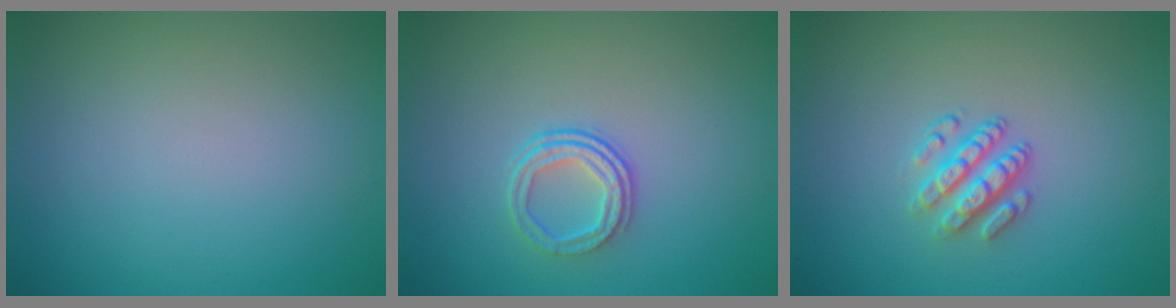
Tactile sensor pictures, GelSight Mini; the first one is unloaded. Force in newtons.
{"total": 2.4, "press": 1.7, "slide": 1.7}
{"total": 3.0, "press": 2.4, "slide": 1.6}